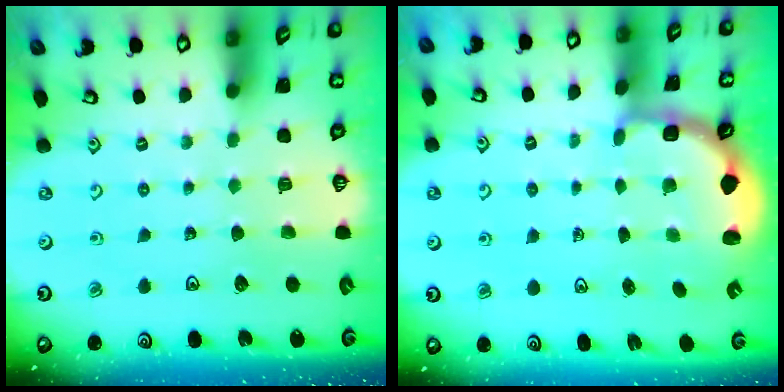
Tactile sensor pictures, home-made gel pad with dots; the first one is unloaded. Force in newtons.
{"total": 2.9, "press": 2.0, "slide": 2.1}